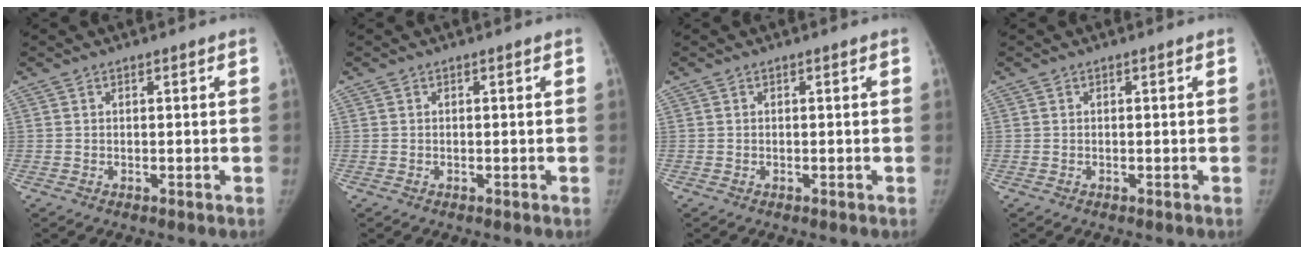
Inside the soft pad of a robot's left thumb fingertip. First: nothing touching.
{"total": 0.0}
{"total": 0.0}
{"total": 0.0}